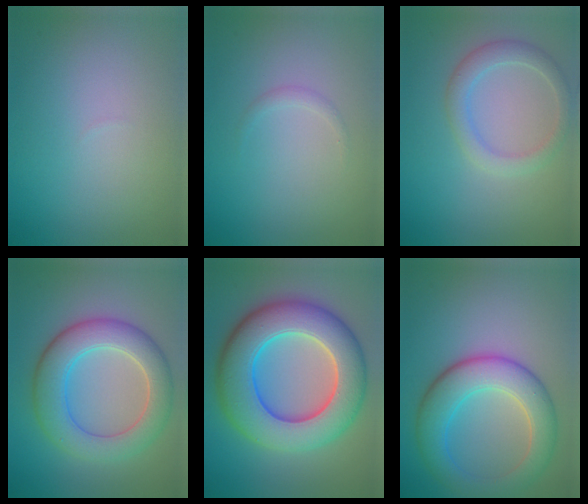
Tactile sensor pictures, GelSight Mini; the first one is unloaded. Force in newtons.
{"total": 0.6, "press": 0.6, "slide": 0.0}
{"total": 2.7, "press": 2.7, "slide": 0.0}
{"total": 6.6, "press": 6.6, "slide": 0.4}
{"total": 11.6, "press": 11.6, "slide": 0.4}
{"total": 6.5, "press": 6.5, "slide": 0.3}